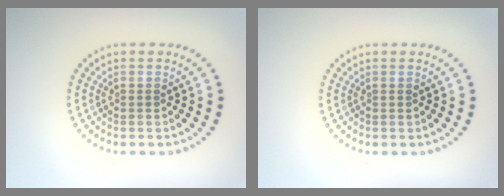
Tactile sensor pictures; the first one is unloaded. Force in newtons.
{"total": 0.0}